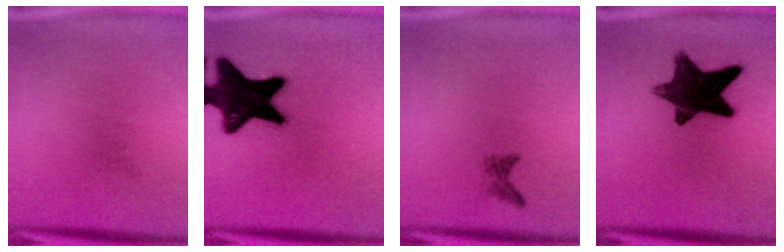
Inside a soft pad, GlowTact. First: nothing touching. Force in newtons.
{"total": 19.5}
{"total": 1.2}
{"total": 13.7}